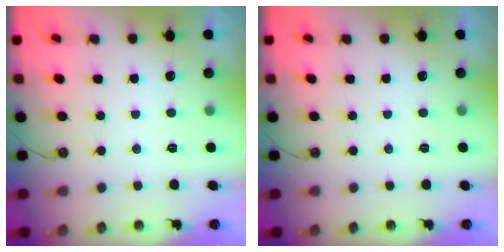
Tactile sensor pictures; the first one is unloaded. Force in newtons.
{"total": 0.0}